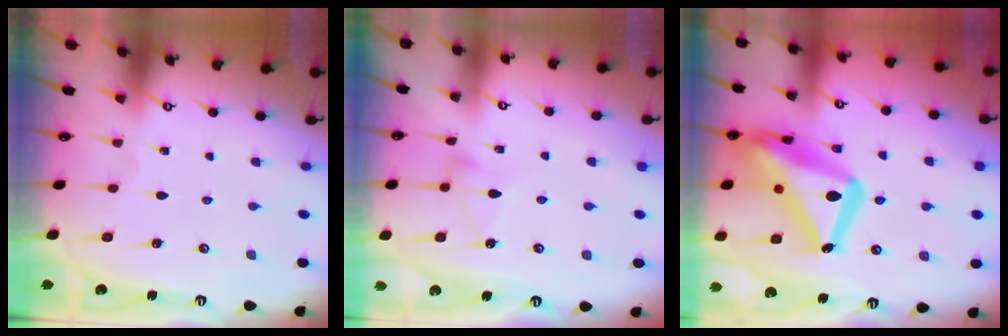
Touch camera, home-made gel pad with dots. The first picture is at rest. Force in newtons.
{"total": 7.0, "press": 7.0, "slide": 0.3}
{"total": 24.9, "press": 24.8, "slide": 2.1}